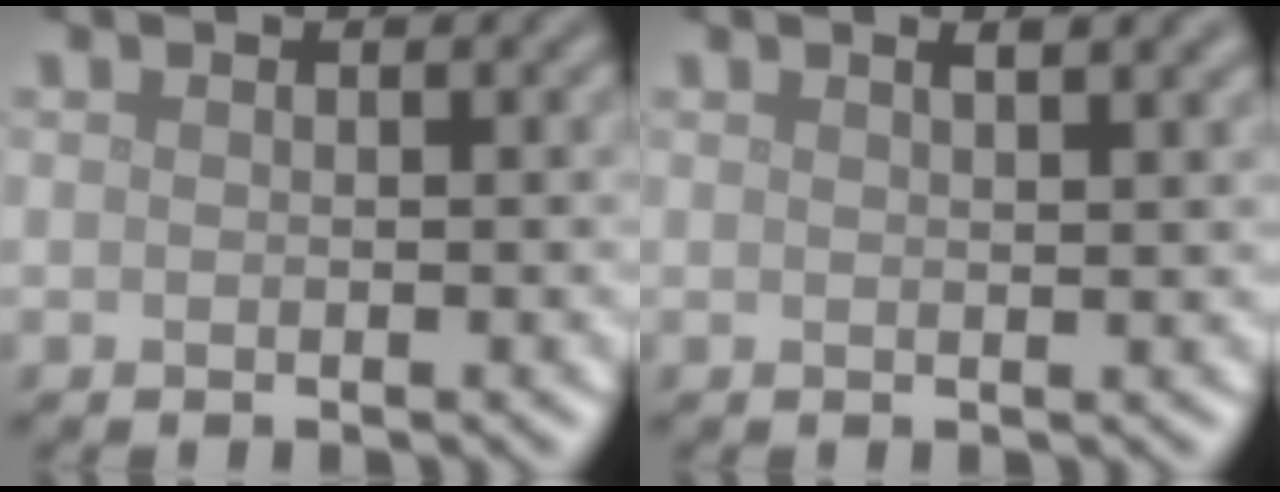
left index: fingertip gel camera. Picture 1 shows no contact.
{"total": 2.7, "force": [1.5, 1.0, 2.0], "torque": [-0.012, 0.010, 0.008]}